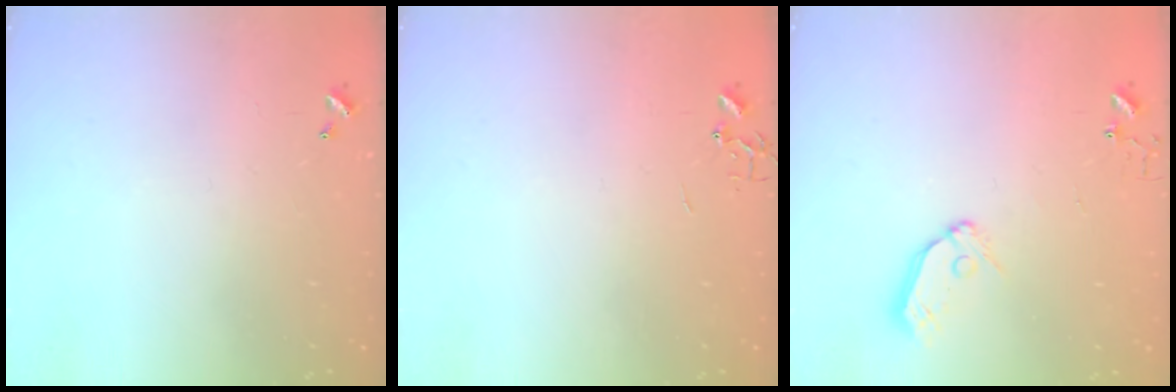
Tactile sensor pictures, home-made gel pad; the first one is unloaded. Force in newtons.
{"total": 0.0}
{"total": 8.4, "press": 8.4, "slide": 0.8}